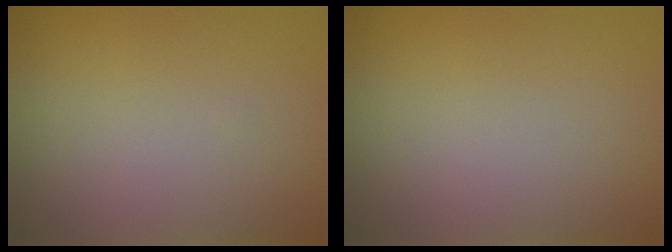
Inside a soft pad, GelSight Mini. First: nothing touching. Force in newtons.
{"total": 0.0}